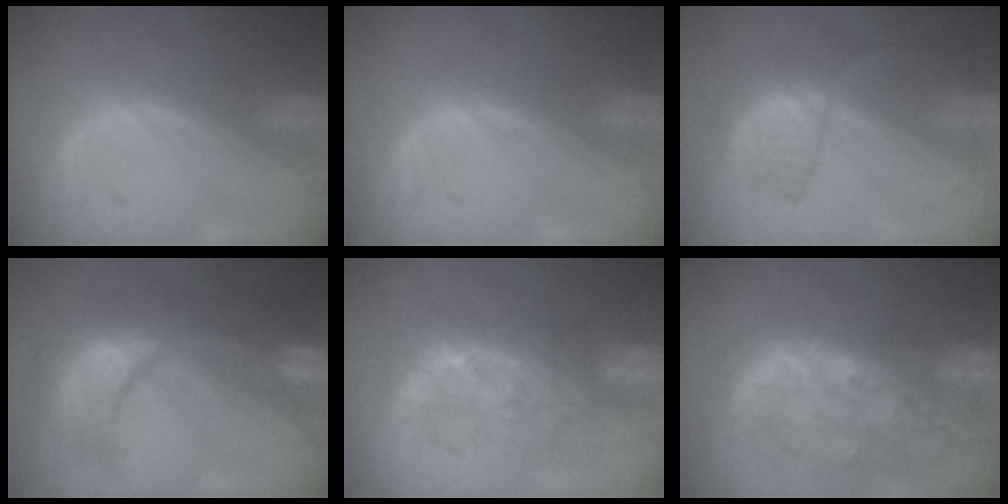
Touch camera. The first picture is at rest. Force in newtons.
{"total": 0.0}
{"total": 6.7, "press": 6.0, "slide": 3.1}
{"total": 12.1, "press": 12.0, "slide": 1.4}
{"total": 7.6, "press": 7.3, "slide": 1.9}
{"total": 13.0, "press": 10.7, "slide": 7.4}